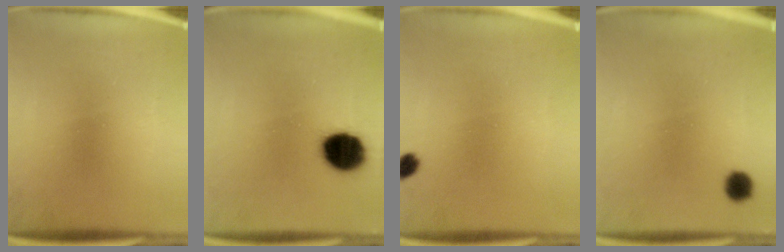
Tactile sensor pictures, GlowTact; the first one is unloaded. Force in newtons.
{"total": 12.0}
{"total": 1.9}
{"total": 3.3}